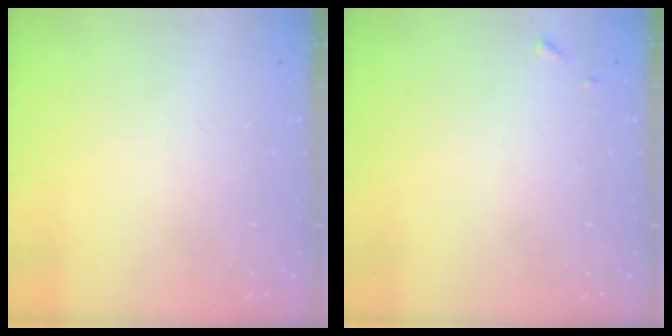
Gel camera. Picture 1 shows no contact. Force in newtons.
{"total": 5.1, "press": 5.1, "slide": 0.5}